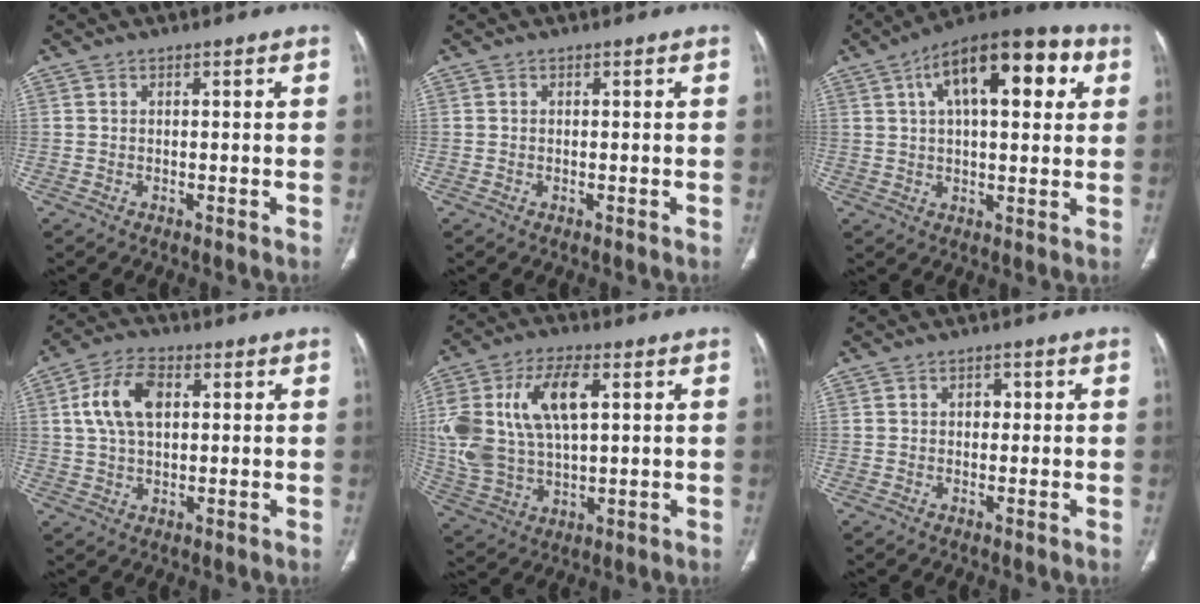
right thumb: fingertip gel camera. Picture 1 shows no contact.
{"total": 0.0}
{"total": 19.1, "force": [6.6, 8.3, 15.8], "torque": [-0.217, 0.017, 0.095]}
{"total": 9.7, "force": [2.2, 5.8, 7.5], "torque": [-0.143, 0.012, 0.039]}
{"total": 18.4, "force": [4.5, 9.8, 14.9], "torque": [-0.307, 0.006, 0.088]}
{"total": 1.7, "force": [0.2, 1.3, 1.0], "torque": [-0.005, 0.004, -0.001]}